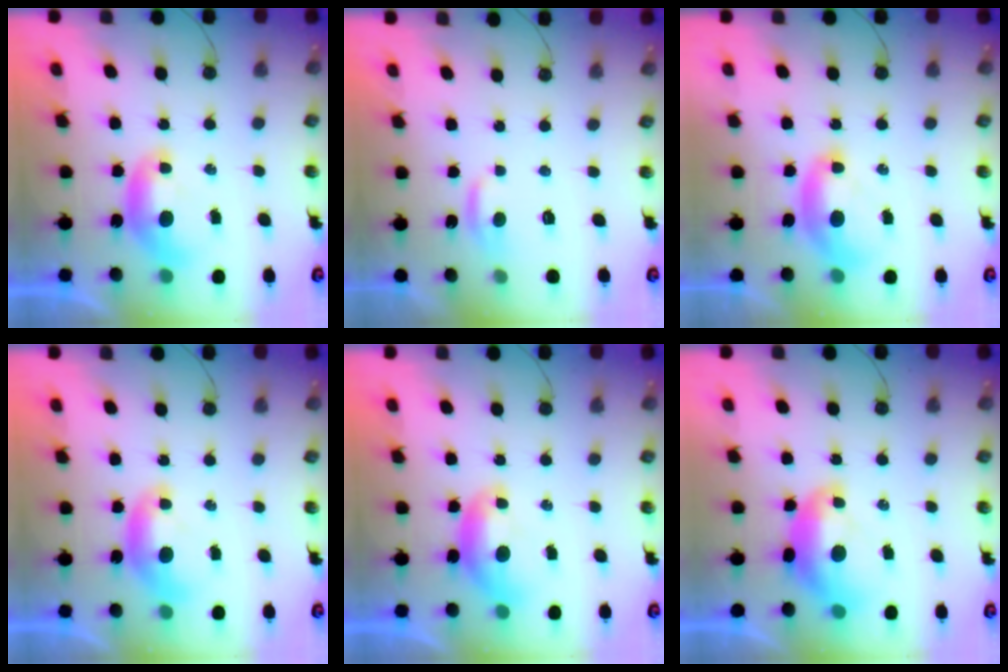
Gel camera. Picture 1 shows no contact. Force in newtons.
{"total": 1.8, "press": 1.8, "slide": 0.4}
{"total": 2.0, "press": 2.0, "slide": 0.4}
{"total": 0.0}
{"total": 0.0}
{"total": 2.6, "press": 2.5, "slide": 0.7}